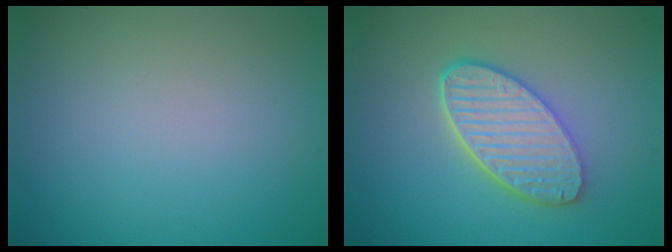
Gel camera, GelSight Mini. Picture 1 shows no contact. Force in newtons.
{"total": 5.5, "press": 4.4, "slide": 3.3}